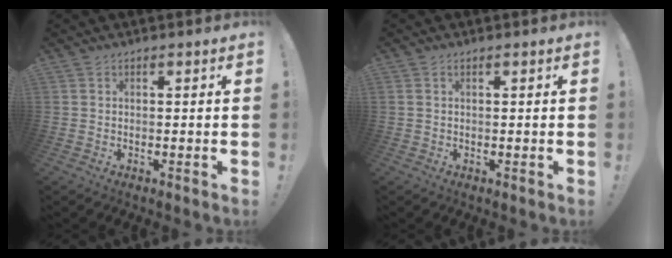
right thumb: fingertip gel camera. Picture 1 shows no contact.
{"total": 0.7, "force": [0.4, 0.1, 0.6], "torque": [-0.012, 0.001, 0.008]}